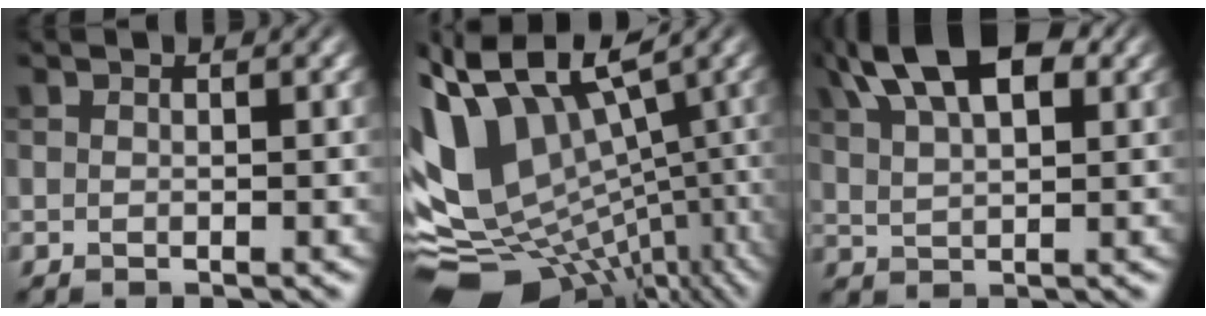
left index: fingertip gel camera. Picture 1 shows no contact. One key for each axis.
{"total": 14.3, "fx": -3.2, "fy": 8.6, "fz": 10.9, "tx": -0.218, "ty": 0.003, "tz": -0.027}
{"total": 9.8, "fx": 5.4, "fy": 4.5, "fz": 6.8, "tx": -0.117, "ty": 0.030, "tz": 0.079}